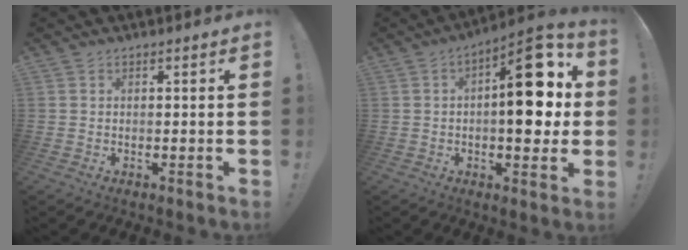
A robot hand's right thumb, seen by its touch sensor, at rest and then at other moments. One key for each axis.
{"total": 18.3, "fx": 2.0, "fy": 7.9, "fz": 16.4, "tx": -0.208, "ty": -0.003, "tz": 0.029}